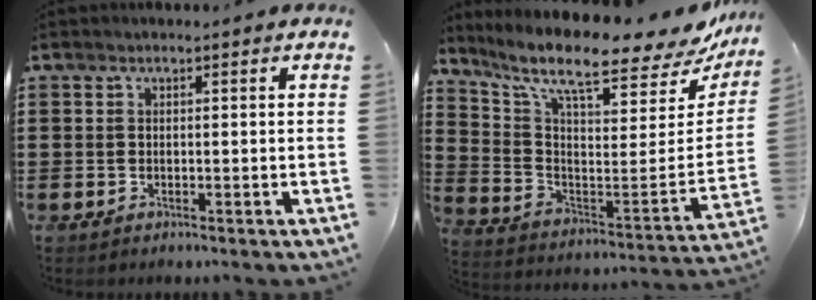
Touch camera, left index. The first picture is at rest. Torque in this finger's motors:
{"motor_torque": [2.14, 0.00, 1.05, 0.21]}